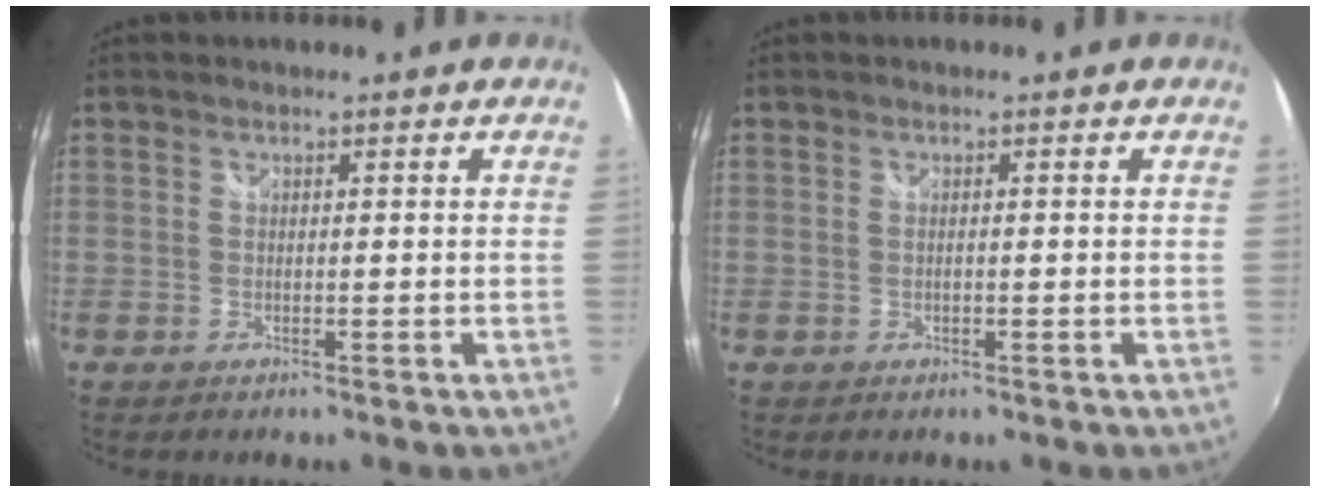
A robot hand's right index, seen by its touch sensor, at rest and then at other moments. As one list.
[{"total": 0.0}]